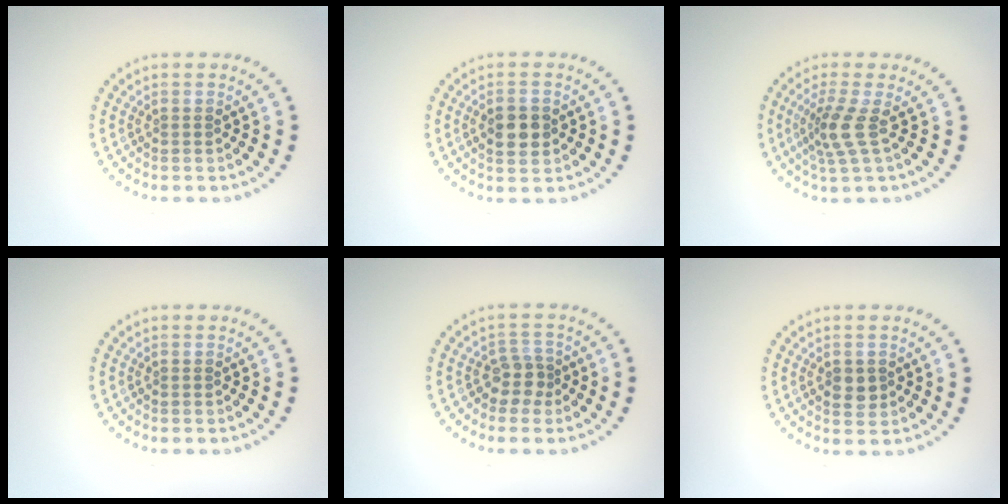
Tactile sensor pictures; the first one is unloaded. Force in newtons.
{"total": 3.0, "press": 3.0, "slide": 0.1}
{"total": 2.9, "press": 2.1, "slide": 2.0}
{"total": 0.0}
{"total": 2.2, "press": 1.7, "slide": 1.4}
{"total": 1.9, "press": 1.8, "slide": 0.2}